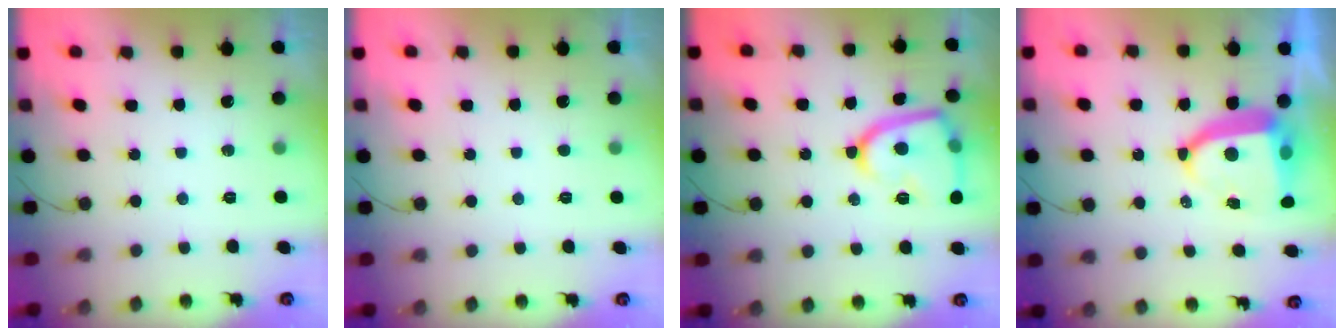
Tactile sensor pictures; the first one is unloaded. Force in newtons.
{"total": 1.7, "press": 1.7, "slide": 0.2}
{"total": 15.5, "press": 15.4, "slide": 1.3}
{"total": 9.0, "press": 8.9, "slide": 1.3}